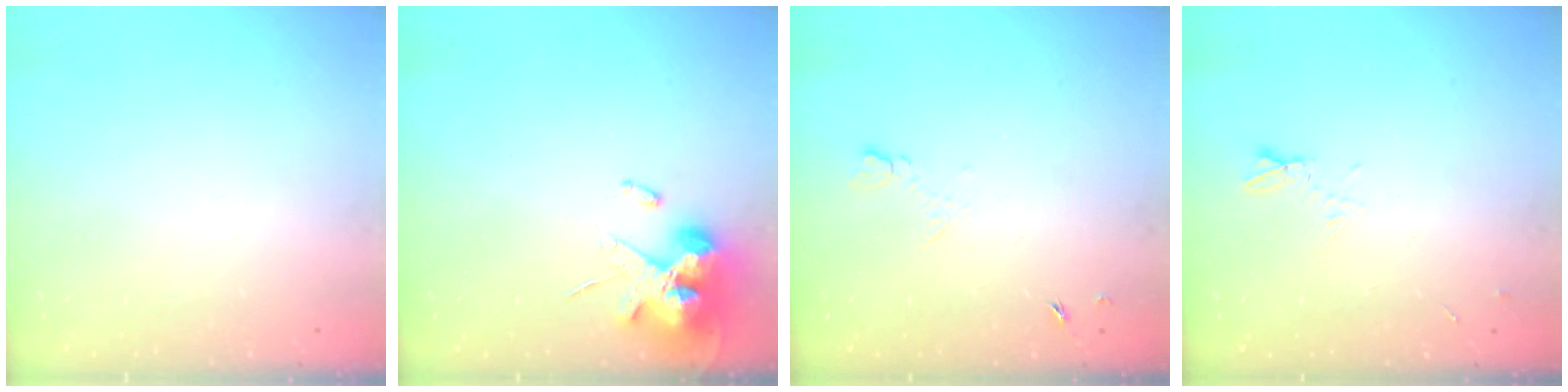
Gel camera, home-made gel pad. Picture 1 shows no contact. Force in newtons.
{"total": 13.6, "press": 13.4, "slide": 2.1}
{"total": 5.4, "press": 5.4, "slide": 0.8}
{"total": 5.4, "press": 5.3, "slide": 0.8}